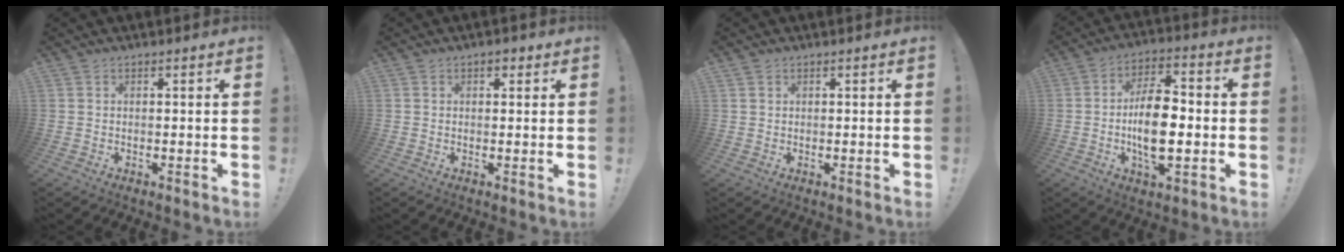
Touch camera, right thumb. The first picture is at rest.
{"total": 1.6, "force": [0.8, 1.1, 0.8], "torque": [-0.002, -0.001, 0.010]}
{"total": 1.1, "force": [0.7, 0.8, 0.1], "torque": [0.001, 0.000, 0.013]}
{"total": 14.1, "force": [-2.3, 6.9, 12.1], "torque": [-0.221, 0.007, -0.048]}